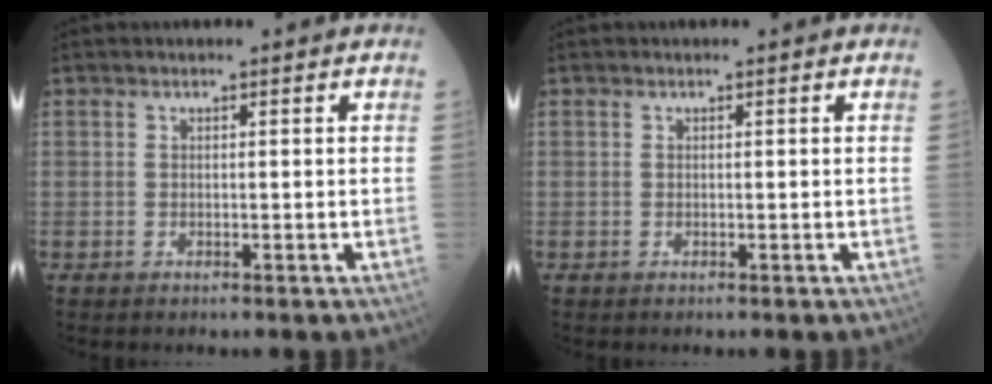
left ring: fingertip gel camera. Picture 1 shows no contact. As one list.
[{"total": 0.0}]